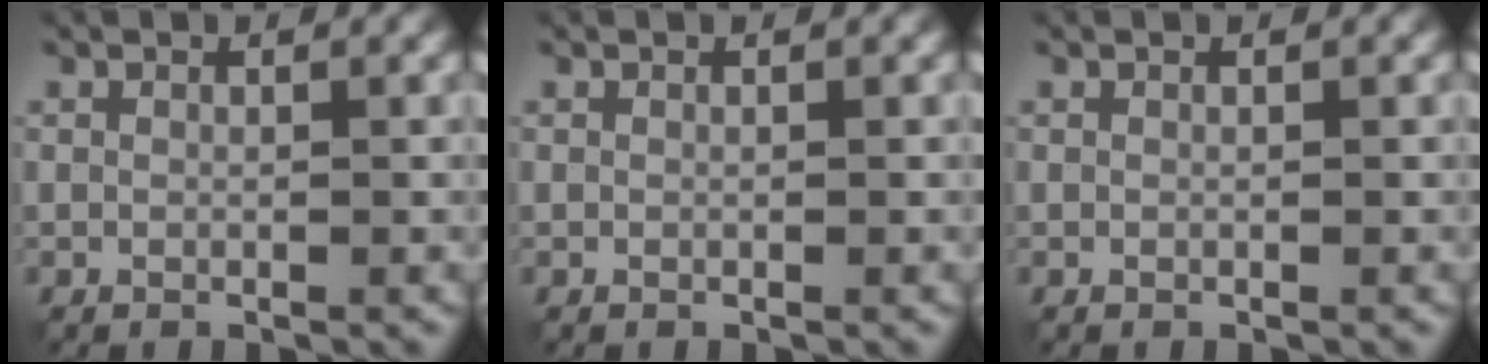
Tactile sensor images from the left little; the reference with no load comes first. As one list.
[{"total": 0.0}, {"total": 0.0}]